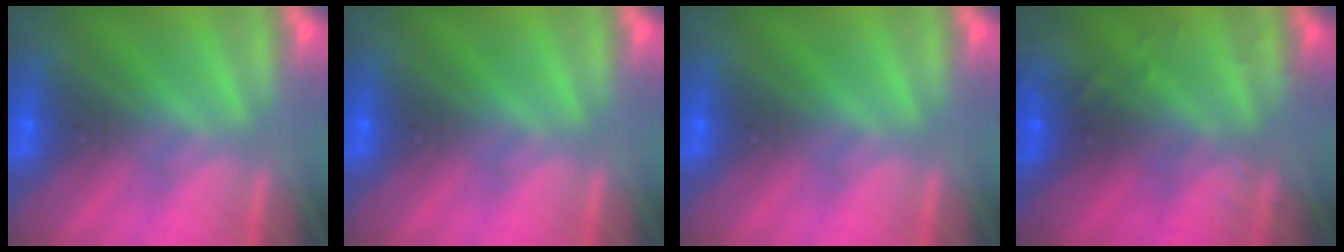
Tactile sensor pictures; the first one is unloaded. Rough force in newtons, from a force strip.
{"total": 0.0}
{"total": 0.0}
{"total": 2.9}